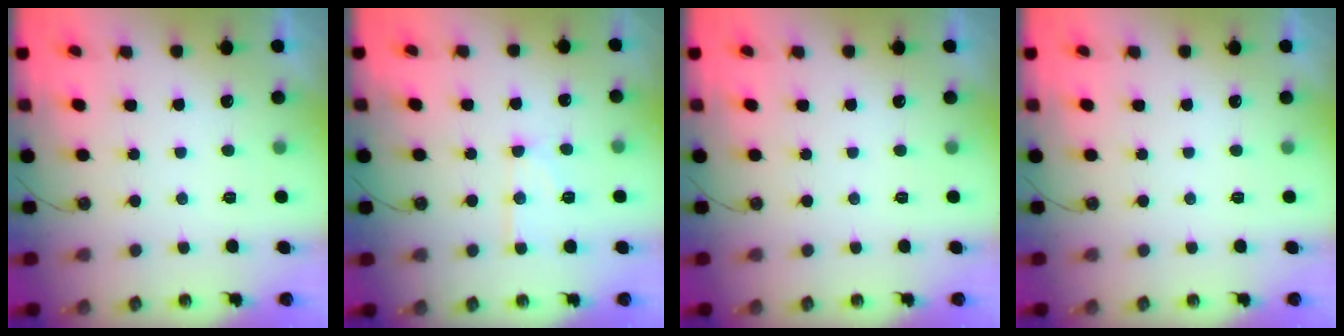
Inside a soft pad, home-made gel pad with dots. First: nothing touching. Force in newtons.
{"total": 10.7, "press": 10.6, "slide": 0.9}
{"total": 0.0}
{"total": 0.0}